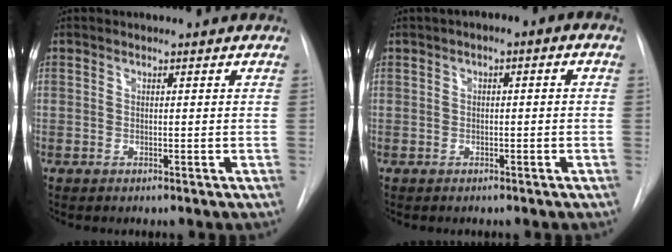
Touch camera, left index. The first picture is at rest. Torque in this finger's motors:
{"motor_torque": [-0.01, -0.52, -0.74, 0.08]}